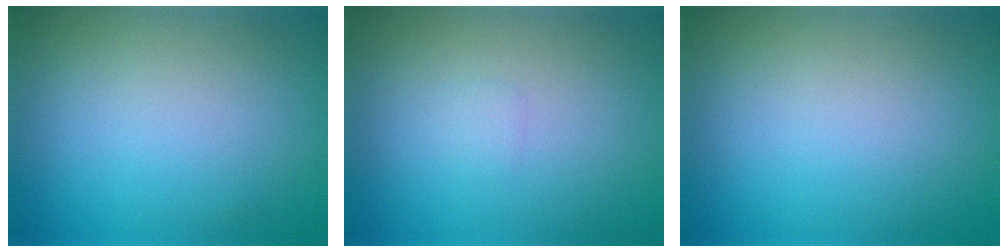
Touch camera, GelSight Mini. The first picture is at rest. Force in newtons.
{"total": 0.6, "press": 0.6, "slide": 0.0}
{"total": 0.0}